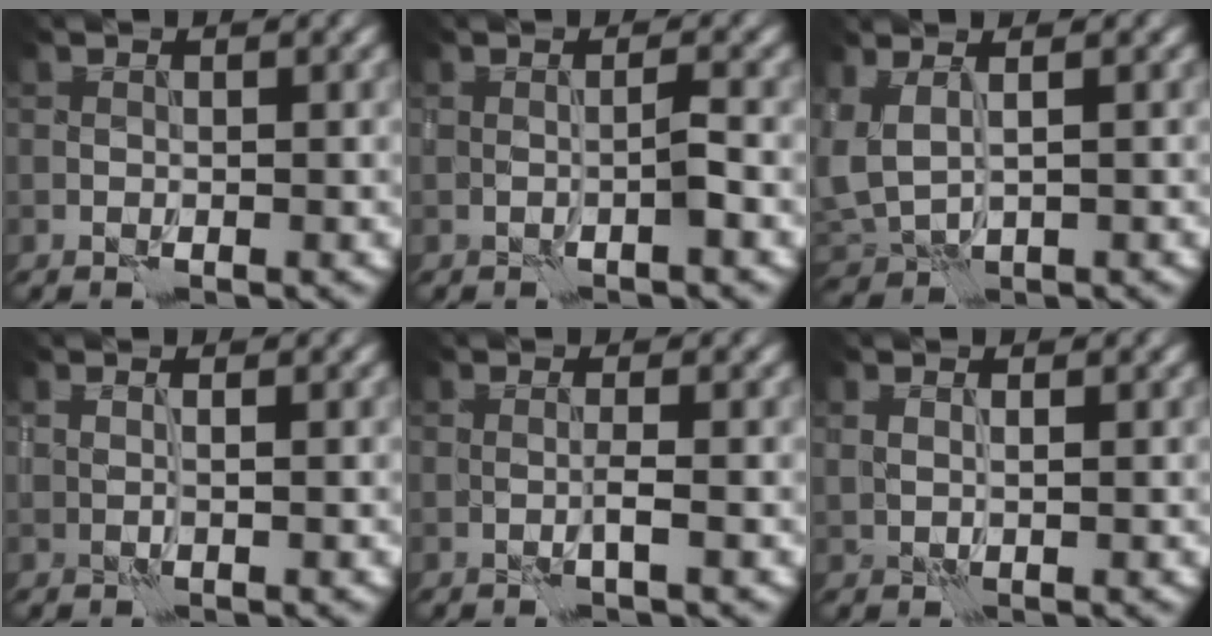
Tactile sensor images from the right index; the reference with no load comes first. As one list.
[{"total": 0.9, "force": [-0.2, -0.4, 0.8], "torque": [-0.012, 0.002, -0.006]}, {"total": 3.9, "force": [1.5, 2.1, 3.0], "torque": [-0.069, -0.005, 0.041]}, {"total": 0.5, "force": [0.4, -0.1, 0.4], "torque": [-0.007, -0.010, 0.008]}, {"total": 0.9, "force": [0.0, -0.4, 0.8], "torque": [-0.013, 0.002, -0.002]}, {"total": 0.9, "force": [0.6, 0.2, 0.5], "torque": [-0.013, -0.006, 0.016]}]